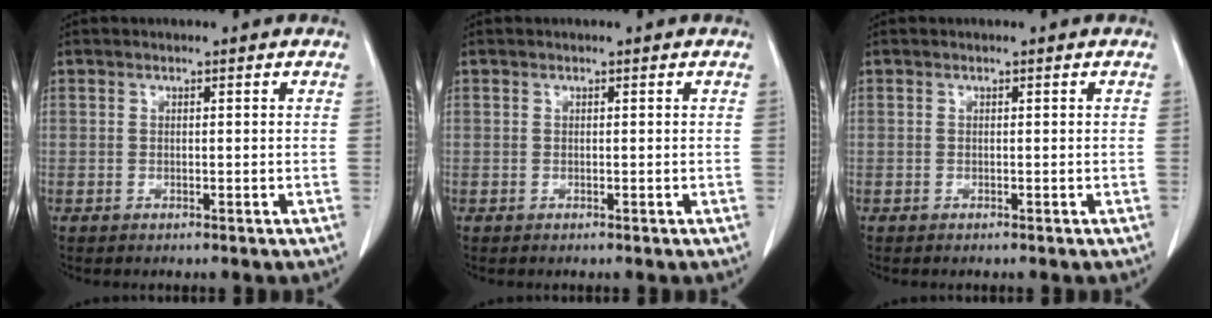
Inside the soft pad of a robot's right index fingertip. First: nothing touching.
{"total": 0.0}
{"total": 0.0}